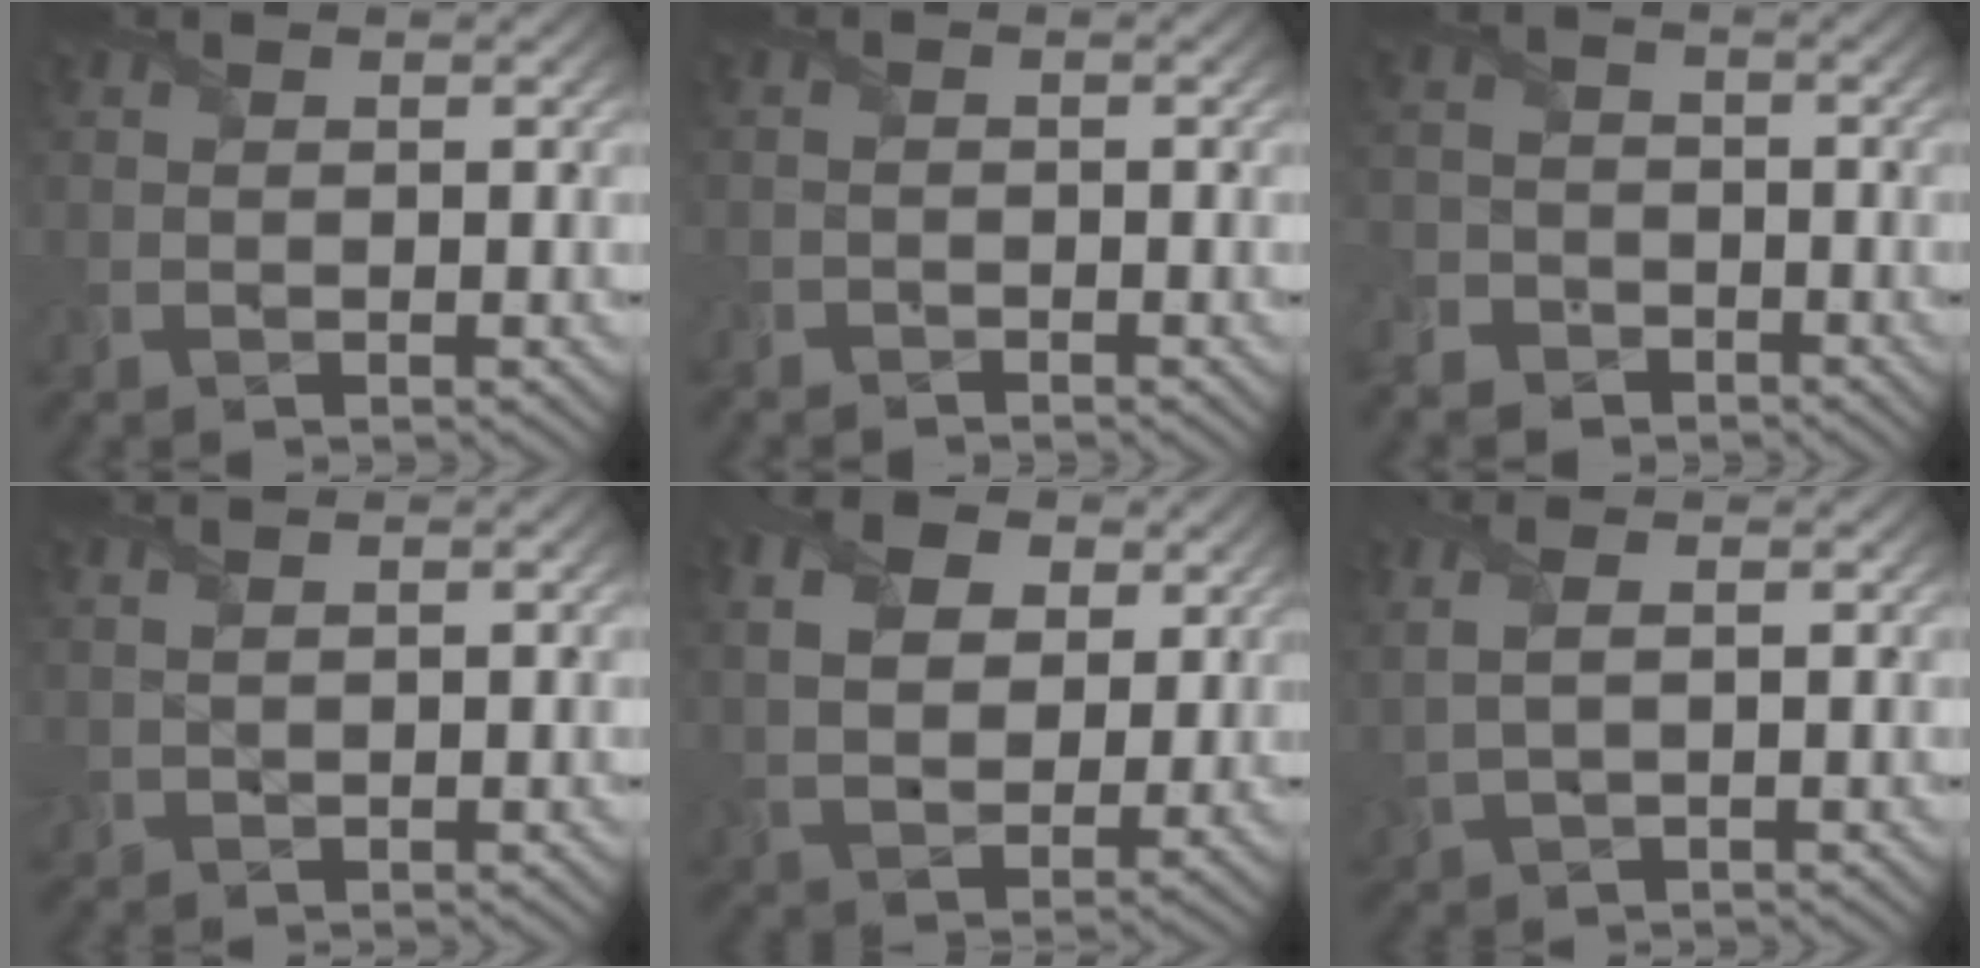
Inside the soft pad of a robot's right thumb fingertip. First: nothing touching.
{"total": 1.3, "force": [-1.2, 0.2, -0.4], "torque": [0.014, 0.001, -0.027]}
{"total": 5.9, "force": [-4.2, 4.1, 0.7], "torque": [-0.027, -0.015, -0.092]}
{"total": 1.4, "force": [1.2, 0.2, 0.8], "torque": [-0.024, 0.003, 0.031]}
{"total": 11.2, "force": [4.6, 7.2, 7.3], "torque": [-0.184, 0.009, 0.083]}
{"total": 3.5, "force": [1.4, 1.3, 2.9], "torque": [-0.082, 0.005, 0.034]}